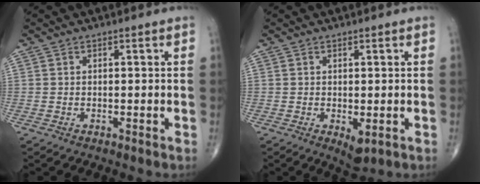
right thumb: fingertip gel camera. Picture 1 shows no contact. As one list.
[{"total": 3.0, "force": [-0.5, 1.3, 2.7], "torque": [-0.035, -0.009, -0.001]}]